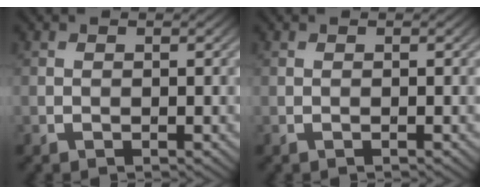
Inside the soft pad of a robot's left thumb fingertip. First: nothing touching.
{"total": 0.0}